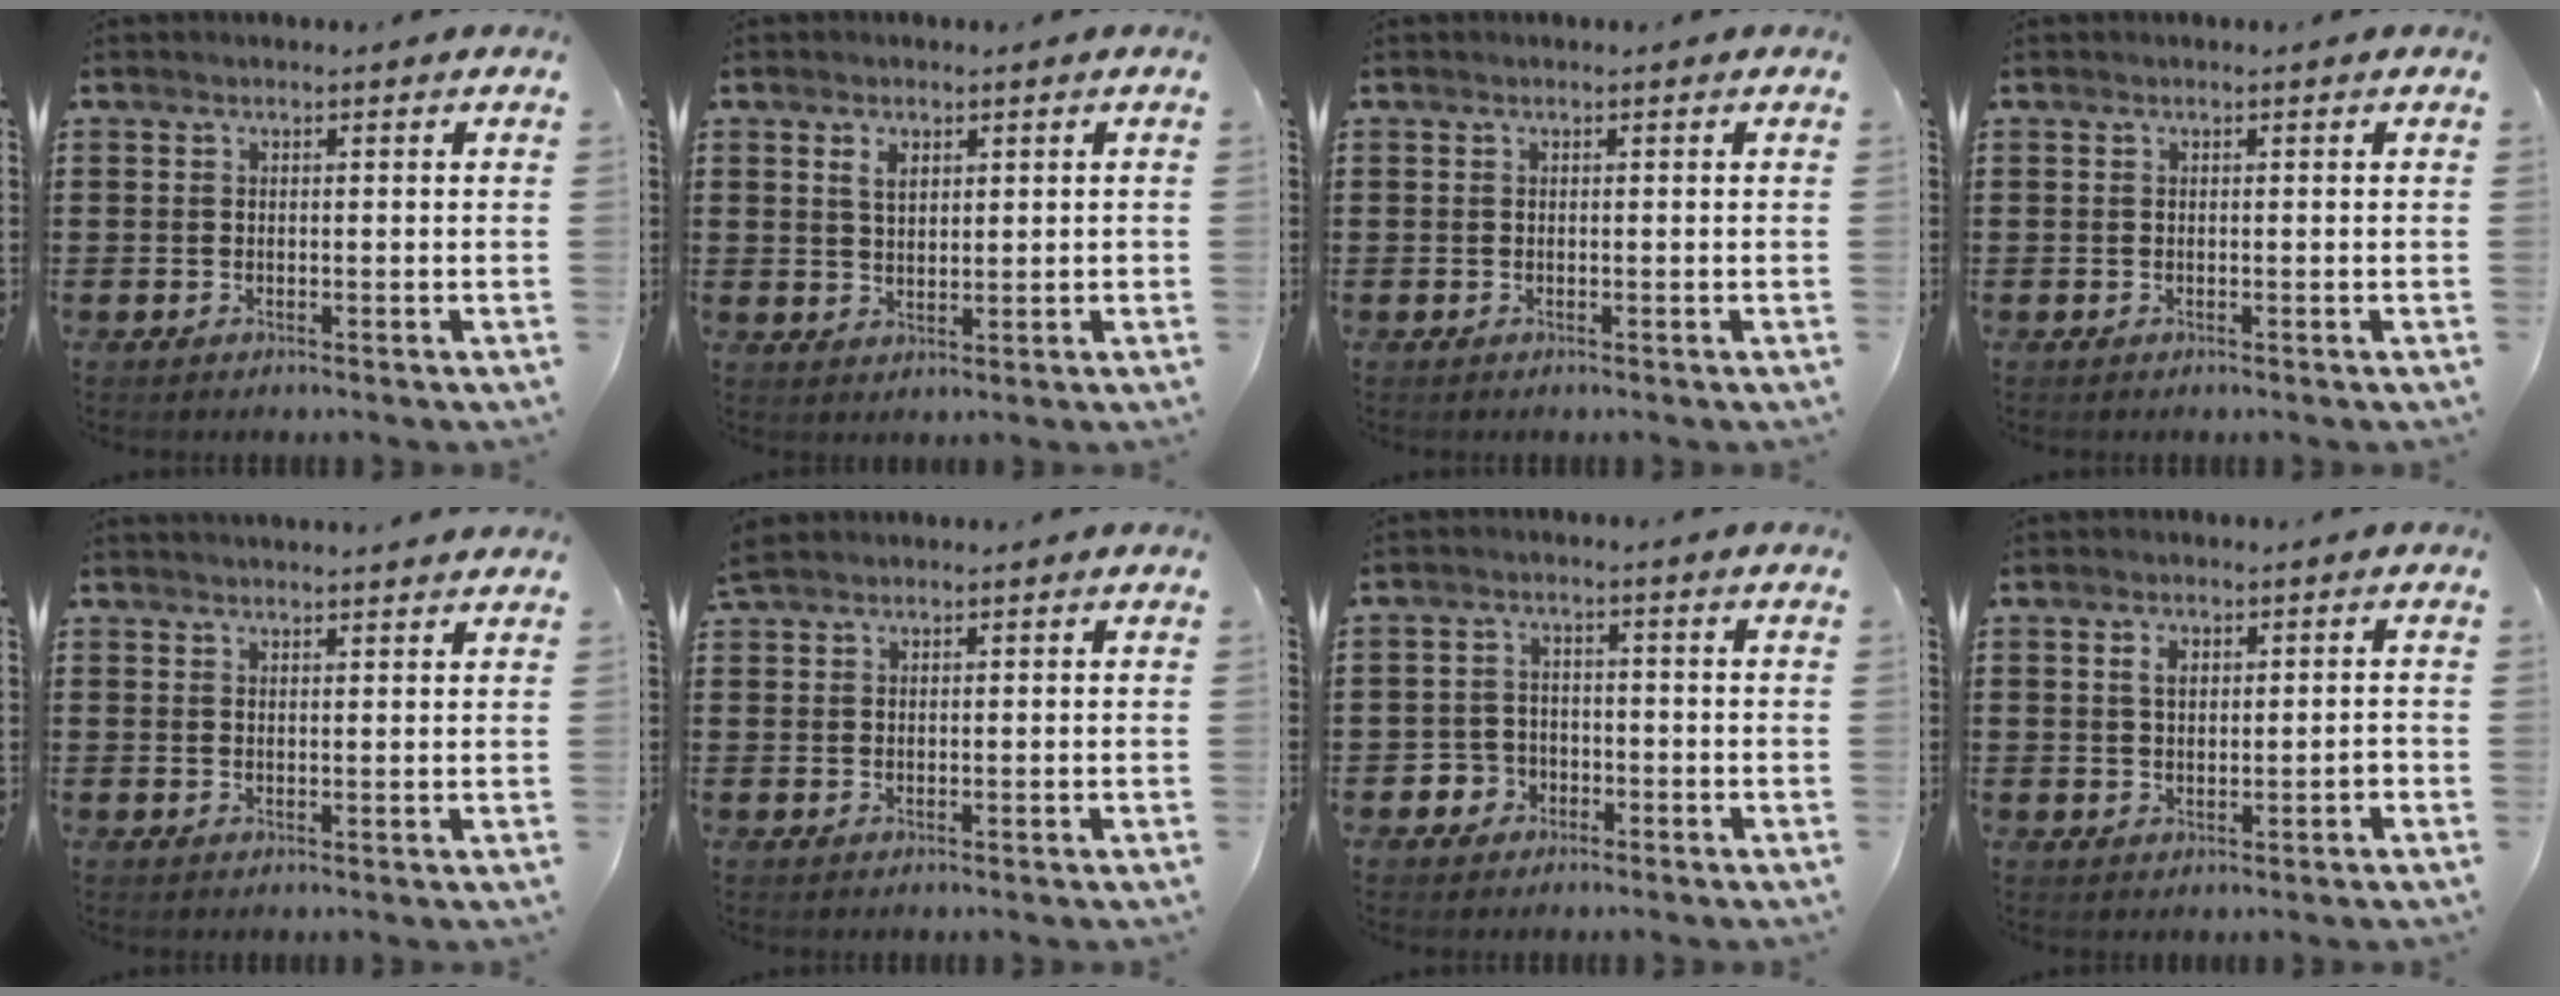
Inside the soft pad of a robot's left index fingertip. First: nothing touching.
{"total": 2.7, "force": [1.3, 1.5, 1.8], "torque": [-0.032, 0.003, 0.022]}
{"total": 0.0}
{"total": 0.0}
{"total": 1.9, "force": [1.9, -0.2, 0.2], "torque": [-0.008, -0.003, 0.037]}
{"total": 1.6, "force": [1.4, 0.4, 0.7], "torque": [-0.016, 0.002, 0.027]}
{"total": 3.3, "force": [-1.9, 2.7, 0.5], "torque": [-0.018, 0.007, -0.040]}
{"total": 2.7, "force": [0.6, 1.5, 2.2], "torque": [-0.044, 0.008, 0.009]}